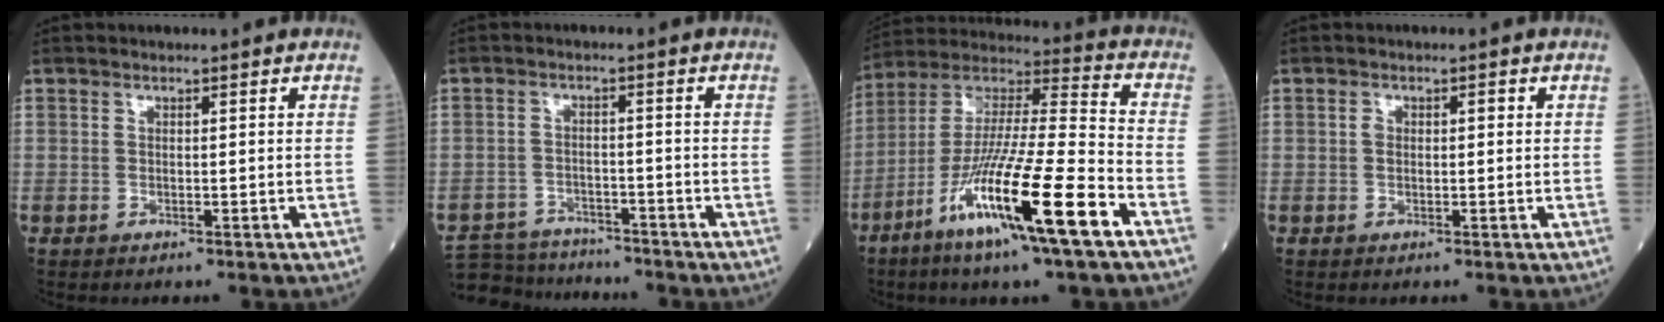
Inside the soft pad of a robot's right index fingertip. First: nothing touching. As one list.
[{"total": 8.5, "force": [-8.0, 2.6, 0.8], "torque": [-0.013, 0.007, -0.123]}, {"total": 19.9, "force": [-9.7, 0.2, 17.3], "torque": [-0.347, -0.047, -0.183]}, {"total": 0.8, "force": [0.0, 0.7, 0.4], "torque": [-0.003, 0.004, -0.003]}]